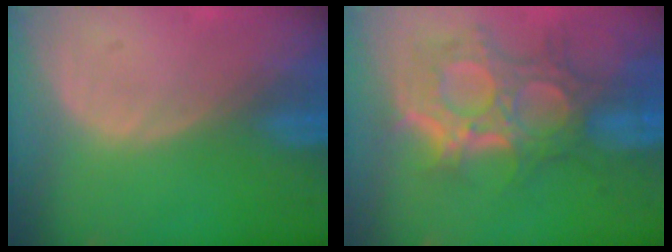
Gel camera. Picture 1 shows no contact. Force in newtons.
{"total": 11.8, "press": 10.6, "slide": 5.2}